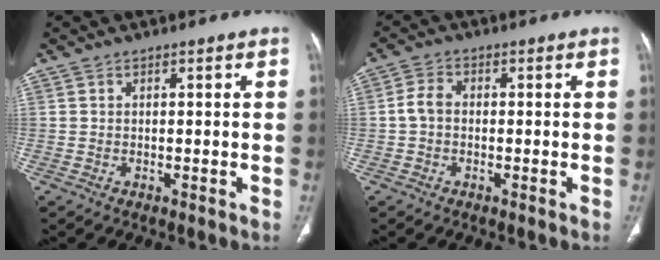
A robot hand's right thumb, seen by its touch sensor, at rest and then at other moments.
{"total": 3.3, "force": [-0.4, 2.4, 2.2], "torque": [-0.040, 0.009, -0.016]}